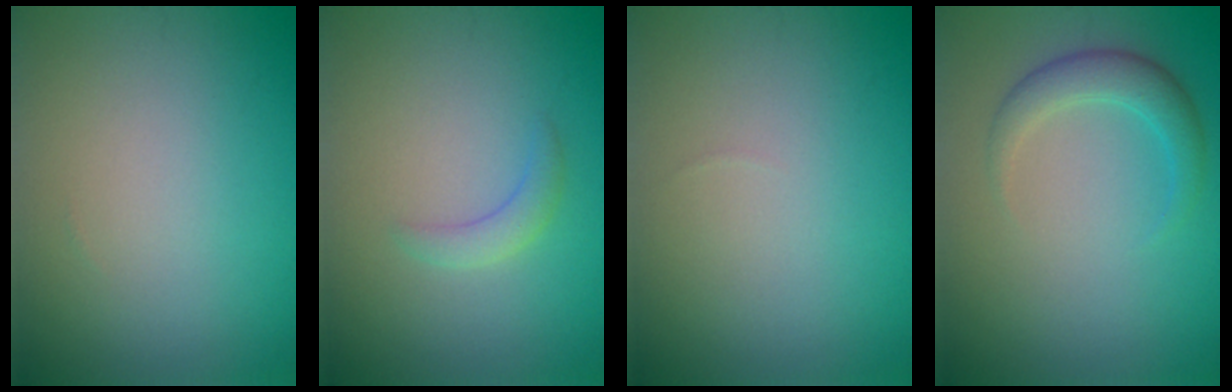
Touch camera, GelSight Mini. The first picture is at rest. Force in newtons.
{"total": 1.6, "press": 1.6, "slide": 0.2}
{"total": 0.0}
{"total": 2.5, "press": 2.5, "slide": 0.0}